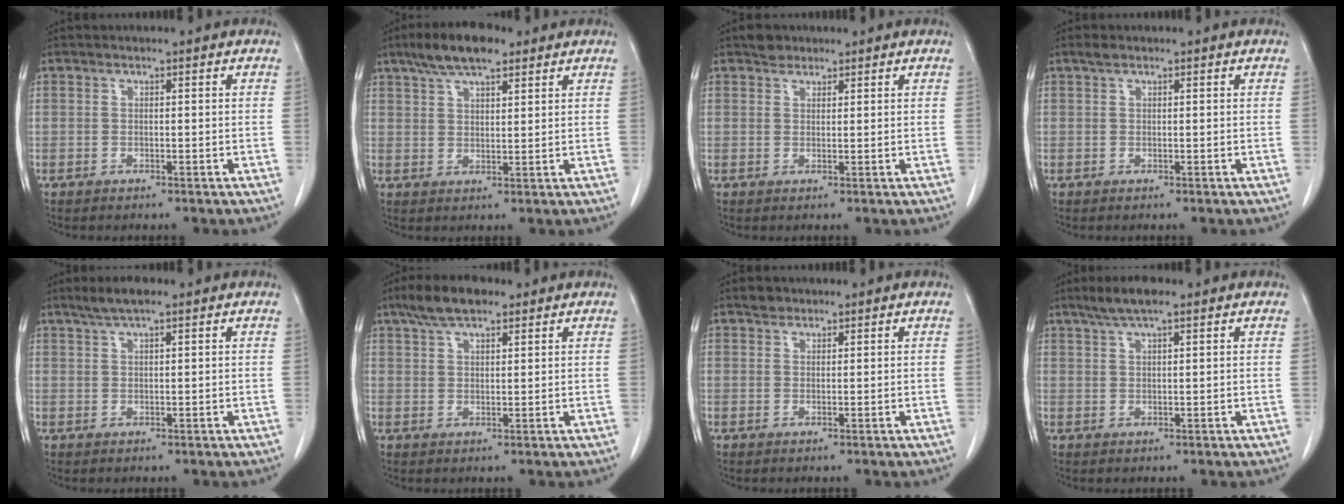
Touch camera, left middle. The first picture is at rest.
{"total": 8.2, "force": [5.8, 2.5, 5.2], "torque": [-0.099, 0.016, 0.101]}
{"total": 2.0, "force": [1.6, 1.1, 0.3], "torque": [-0.008, 0.004, 0.025]}
{"total": 0.9, "force": [0.7, 0.3, 0.5], "torque": [-0.014, 0.009, 0.014]}
{"total": 3.5, "force": [2.5, 0.5, 2.4], "torque": [-0.052, 0.010, 0.049]}
{"total": 6.0, "force": [4.3, 2.0, 3.7], "torque": [-0.078, 0.018, 0.078]}
{"total": 1.5, "force": [1.2, 0.9, 0.3], "torque": [-0.005, 0.002, 0.019]}
{"total": 4.6, "force": [3.3, 0.7, 3.1], "torque": [-0.067, 0.013, 0.062]}